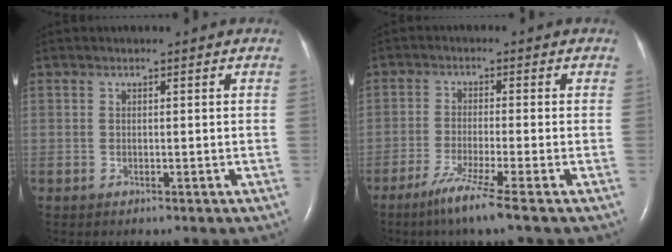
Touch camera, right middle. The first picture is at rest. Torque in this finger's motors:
{"motor_torque": [0.73, -0.64, 0.08, 0.04]}